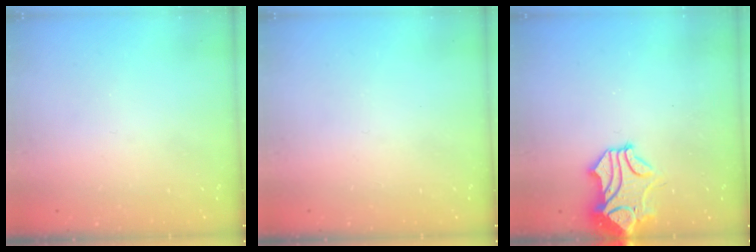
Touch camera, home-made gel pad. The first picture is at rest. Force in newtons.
{"total": 0.0}
{"total": 1.5, "press": 0.8, "slide": 1.3}